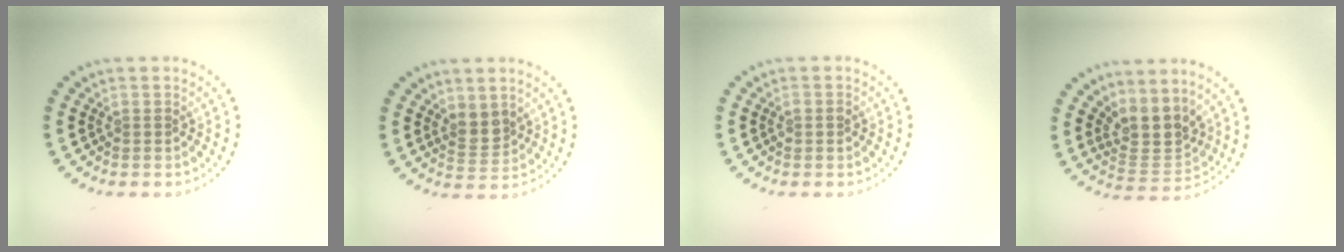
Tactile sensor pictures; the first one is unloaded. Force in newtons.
{"total": 2.1, "press": 1.8, "slide": 1.0}
{"total": 1.0, "press": 1.0, "slide": 0.2}
{"total": 4.0, "press": 3.3, "slide": 2.2}